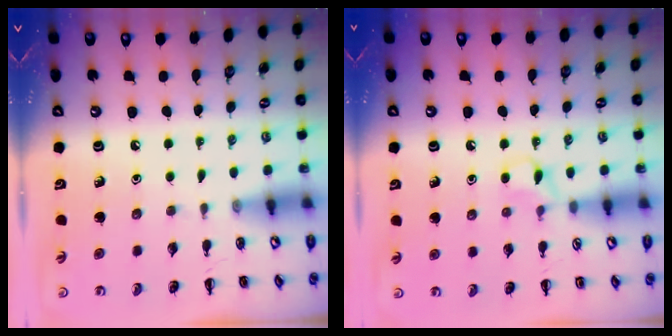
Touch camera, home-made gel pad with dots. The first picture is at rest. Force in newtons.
{"total": 3.7, "press": 3.5, "slide": 1.3}